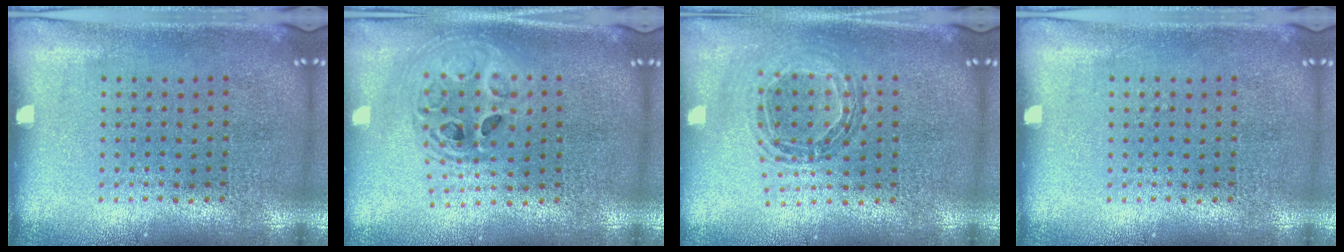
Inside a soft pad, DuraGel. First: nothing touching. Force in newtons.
{"total": 2.0, "press": 1.6, "slide": 1.2}
{"total": 0.8, "press": 0.8, "slide": 0.1}
{"total": 0.0}